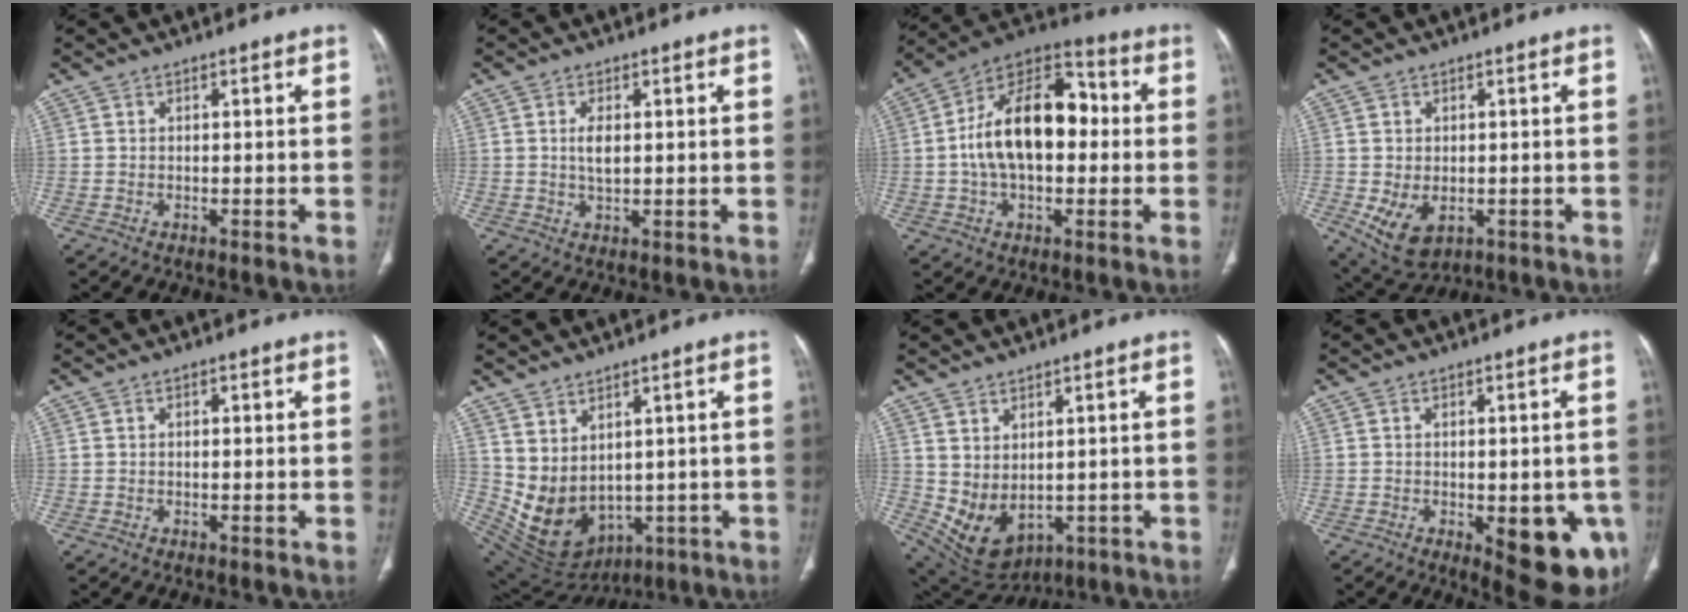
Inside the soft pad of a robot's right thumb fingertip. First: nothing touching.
{"total": 3.4, "force": [0.6, 1.7, 2.9], "torque": [-0.052, -0.005, 0.012]}
{"total": 19.2, "force": [0.6, 11.4, 15.5], "torque": [-0.243, 0.038, 0.002]}
{"total": 7.5, "force": [-1.7, 5.0, 5.4], "torque": [-0.091, -0.007, -0.011]}
{"total": 0.7, "force": [0.2, 0.3, 0.6], "torque": [-0.014, 0.004, 0.004]}
{"total": 11.9, "force": [1.5, 8.4, 8.3], "torque": [-0.140, -0.019, 0.072]}
{"total": 9.6, "force": [0.2, 6.6, 7.0], "torque": [-0.114, -0.010, 0.042]}
{"total": 13.8, "force": [-4.4, 6.0, 11.7], "torque": [-0.118, -0.006, -0.038]}